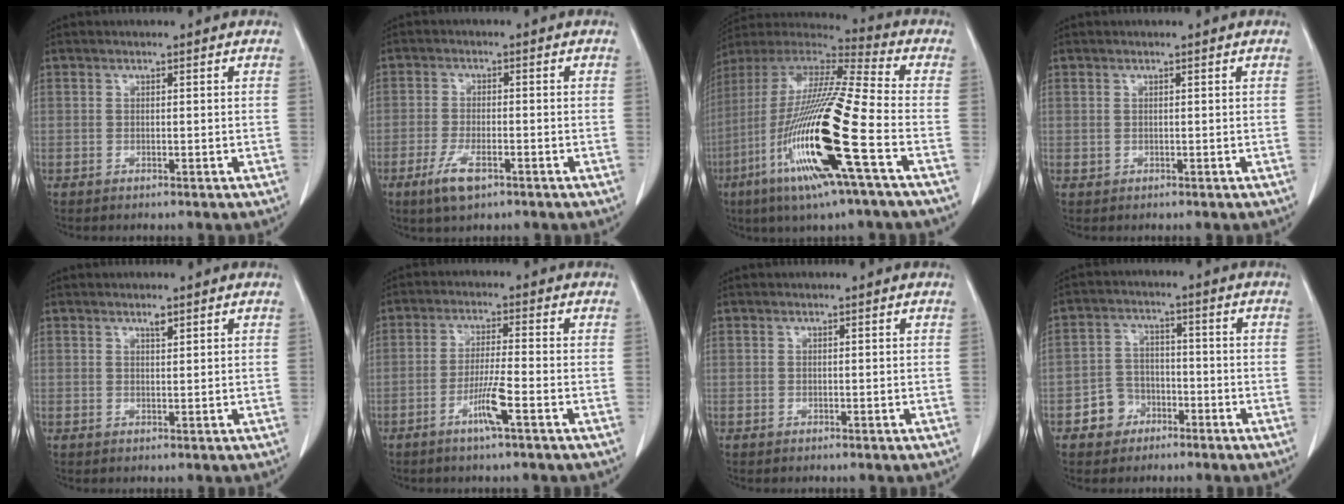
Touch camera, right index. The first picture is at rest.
{"total": 5.1, "force": [-2.9, 1.5, 3.9], "torque": [-0.082, -0.007, -0.050]}
{"total": 23.1, "force": [-7.8, 0.9, 21.7], "torque": [-0.454, -0.037, -0.152]}
{"total": 0.0}
{"total": 1.1, "force": [0.8, 0.2, 0.7], "torque": [-0.016, -0.003, 0.015]}
{"total": 5.4, "force": [-2.7, -0.5, 4.7], "torque": [-0.092, -0.009, -0.052]}
{"total": 0.0}
{"total": 5.3, "force": [-2.9, 4.3, 1.0], "torque": [-0.015, 0.017, -0.048]}